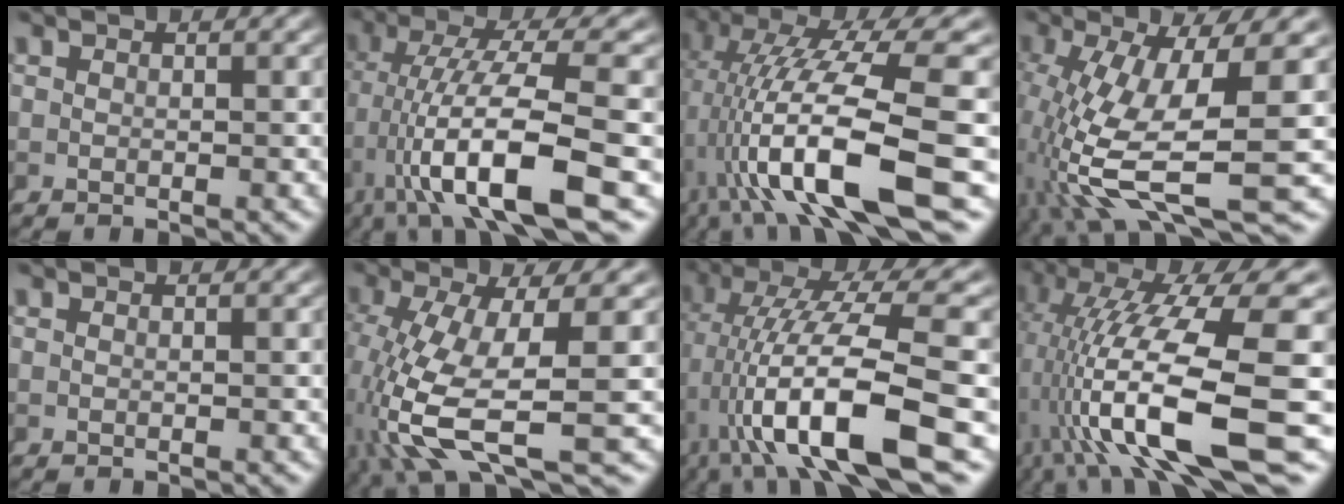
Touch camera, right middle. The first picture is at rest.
{"total": 10.7, "force": [-2.1, 3.0, 10.1], "torque": [-0.174, -0.014, -0.020]}
{"total": 13.3, "force": [-1.7, 4.8, 12.3], "torque": [-0.201, -0.011, -0.012]}
{"total": 11.4, "force": [-3.4, 4.3, 10.0], "torque": [-0.182, -0.046, -0.024]}
{"total": 0.0}
{"total": 9.5, "force": [-2.0, 3.7, 8.5], "torque": [-0.175, -0.043, -0.004]}
{"total": 12.0, "force": [-1.6, 3.8, 11.3], "torque": [-0.195, -0.015, -0.010]}
{"total": 14.5, "force": [-2.9, 5.5, 13.1], "torque": [-0.217, -0.024, -0.024]}